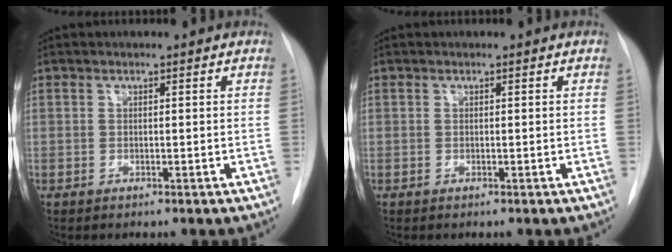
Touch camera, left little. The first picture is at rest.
{"total": 0.0}